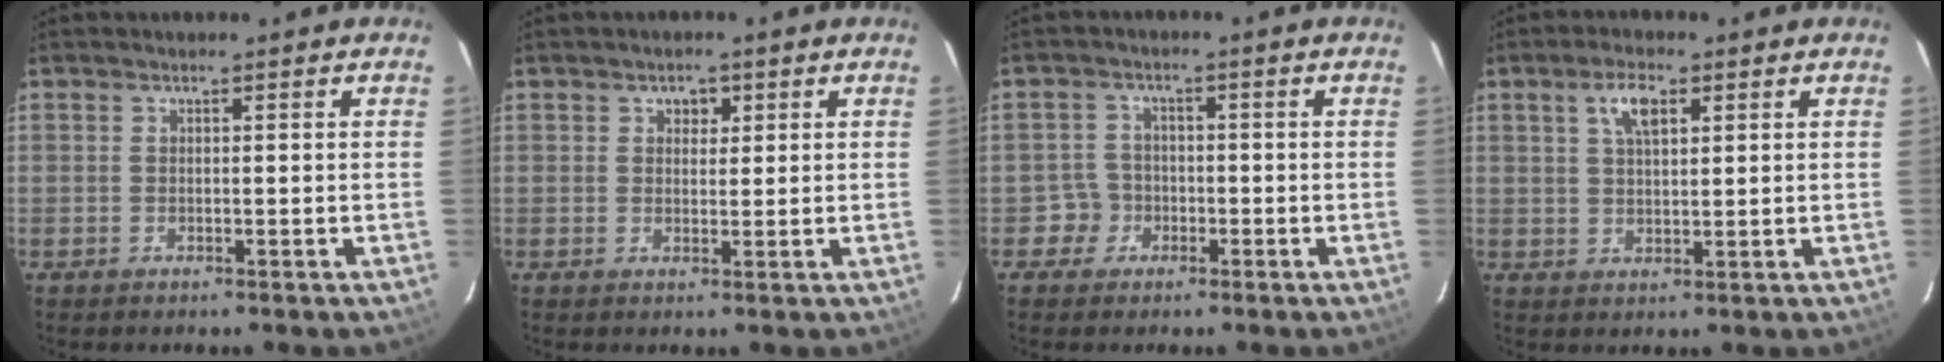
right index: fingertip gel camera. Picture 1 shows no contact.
{"total": 2.2, "force": [0.9, 1.8, 0.8], "torque": [-0.006, 0.008, 0.015]}
{"total": 3.6, "force": [-1.4, 3.3, -0.4], "torque": [0.011, 0.020, -0.025]}
{"total": 4.9, "force": [2.2, 2.0, 3.9], "torque": [-0.072, 0.009, 0.041]}